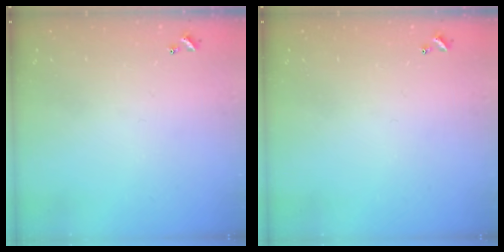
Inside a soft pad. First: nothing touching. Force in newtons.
{"total": 0.0}